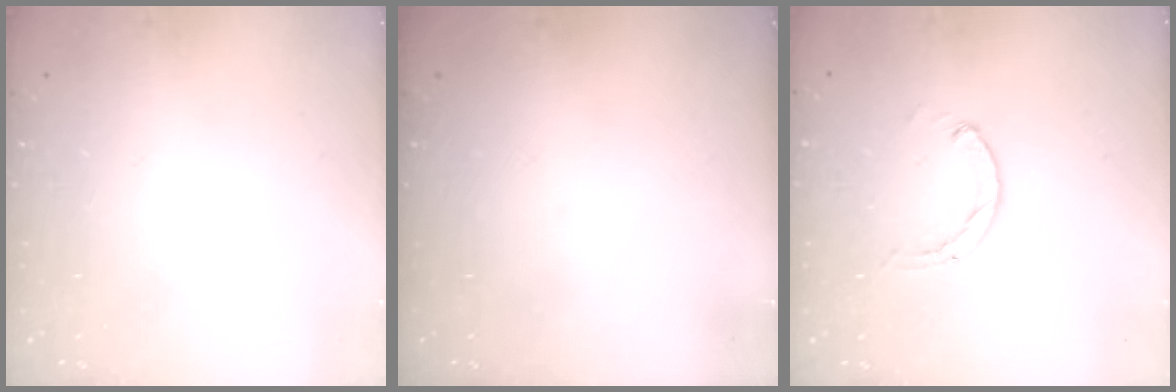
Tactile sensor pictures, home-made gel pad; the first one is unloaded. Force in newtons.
{"total": 0.0}
{"total": 0.0}